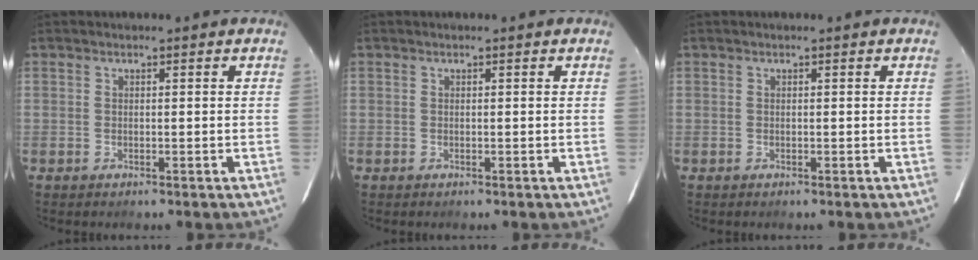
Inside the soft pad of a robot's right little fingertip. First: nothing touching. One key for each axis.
{"total": 0.0}
{"total": 0.0}